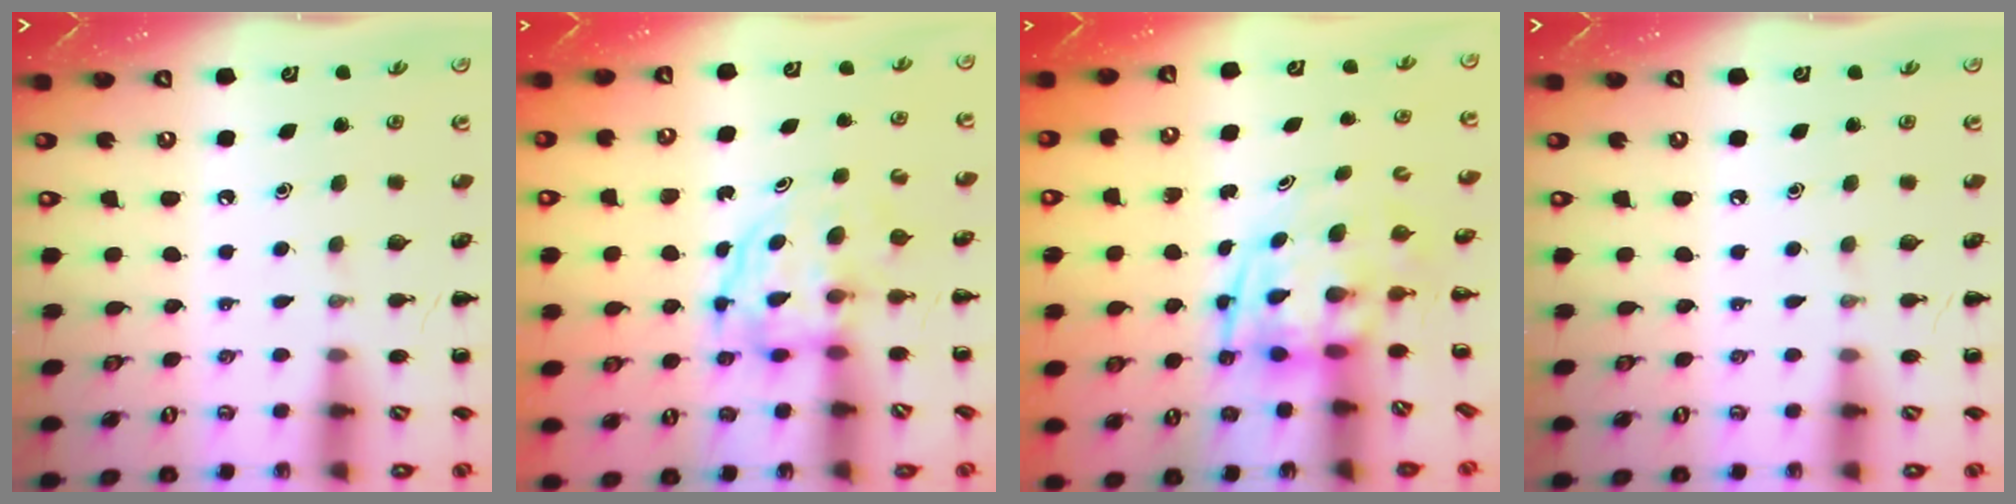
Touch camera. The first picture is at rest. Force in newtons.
{"total": 3.8, "press": 3.8, "slide": 0.3}
{"total": 3.5, "press": 3.4, "slide": 0.9}
{"total": 0.0}